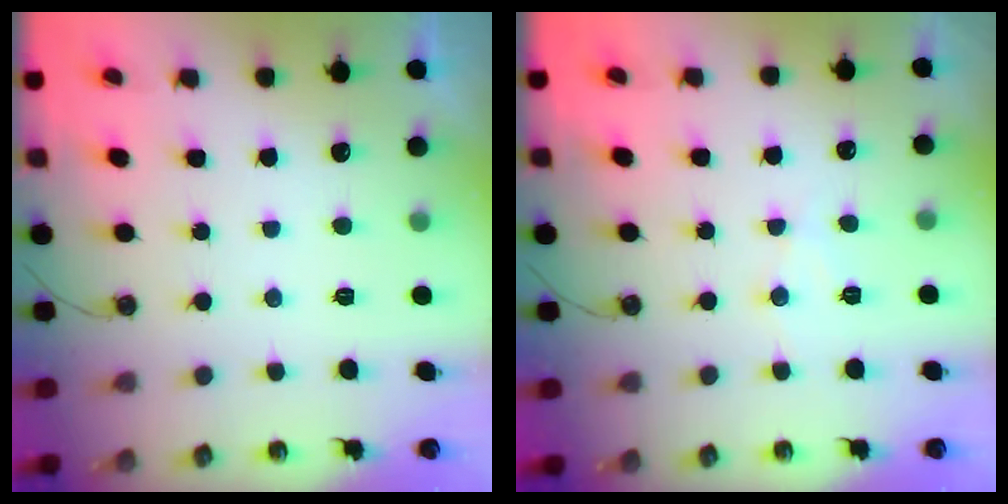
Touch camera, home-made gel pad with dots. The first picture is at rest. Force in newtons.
{"total": 6.2, "press": 6.1, "slide": 0.8}